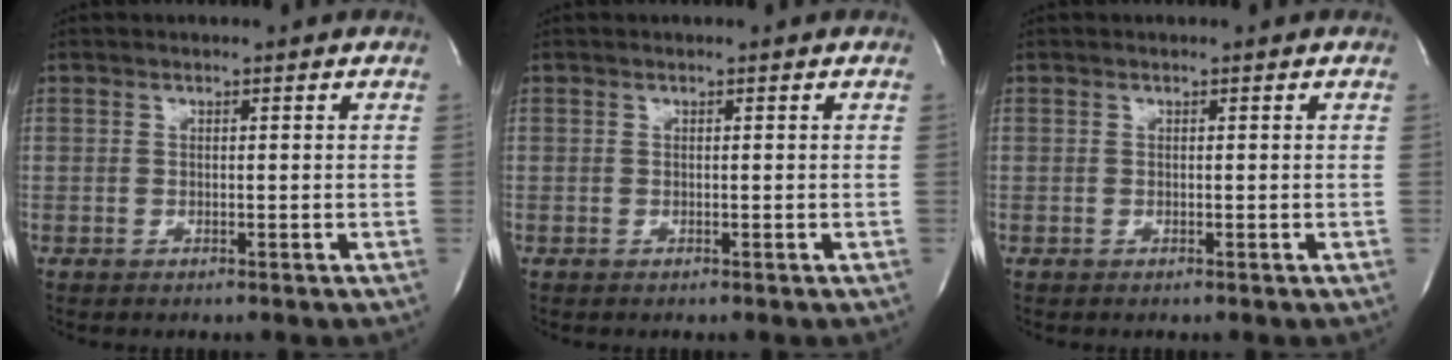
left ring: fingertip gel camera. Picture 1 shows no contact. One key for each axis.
{"total": 0.0}
{"total": 0.0}